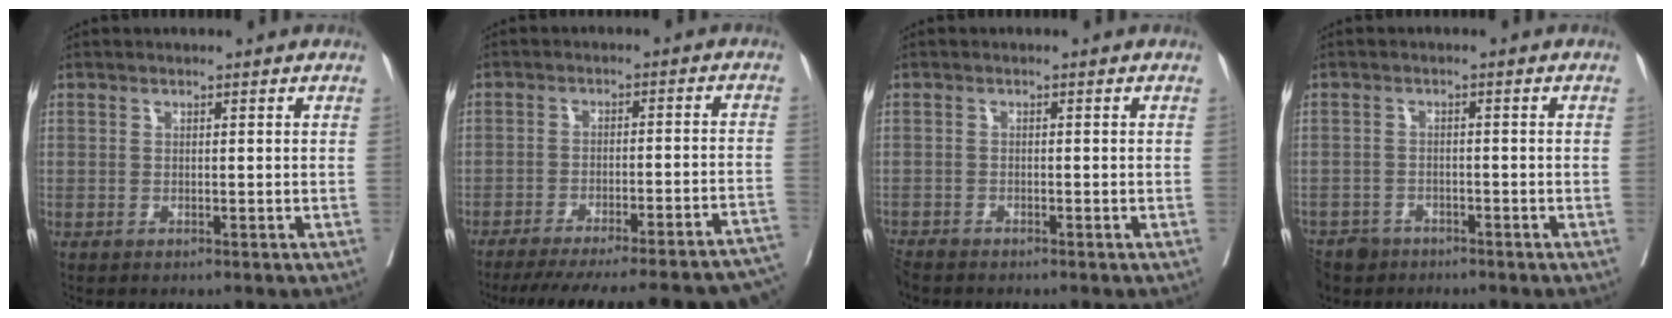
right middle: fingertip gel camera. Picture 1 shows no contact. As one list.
[{"total": 26.8, "force": [-24.1, 1.1, 11.6], "torque": [-0.113, -0.026, -0.307]}, {"total": 2.7, "force": [-2.6, 0.3, 0.5], "torque": [-0.009, -0.012, -0.052]}, {"total": 6.5, "force": [-5.0, 3.9, 1.1], "torque": [-0.023, -0.004, -0.086]}]